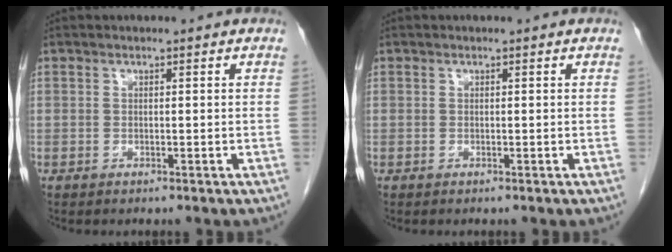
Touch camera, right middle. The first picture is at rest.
{"total": 0.0}